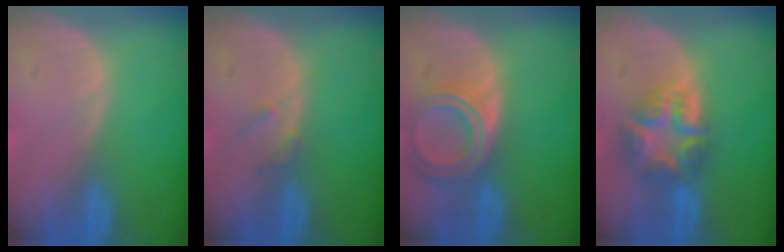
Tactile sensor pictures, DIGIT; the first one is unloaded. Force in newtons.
{"total": 1.6, "press": 1.6, "slide": 0.2}
{"total": 6.6, "press": 5.9, "slide": 3.0}
{"total": 7.6, "press": 6.7, "slide": 3.6}